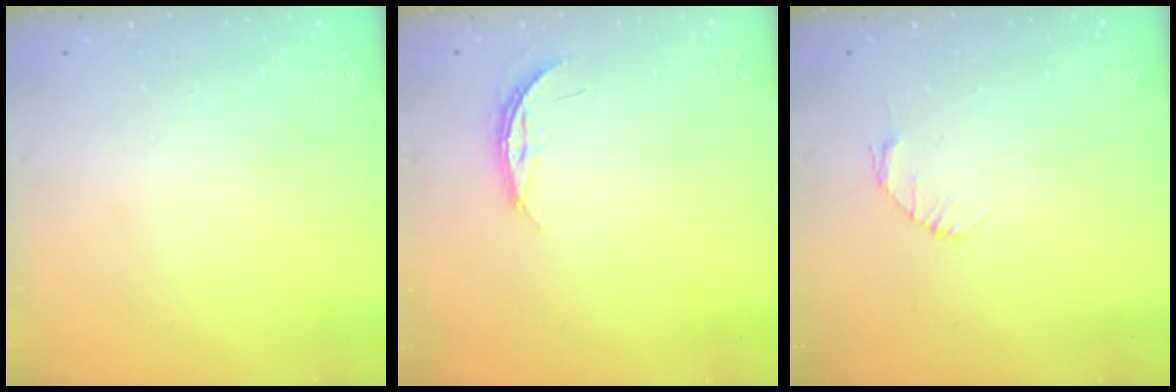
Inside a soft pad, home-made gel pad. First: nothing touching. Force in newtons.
{"total": 3.8, "press": 3.8, "slide": 0.3}
{"total": 2.7, "press": 2.7, "slide": 0.4}